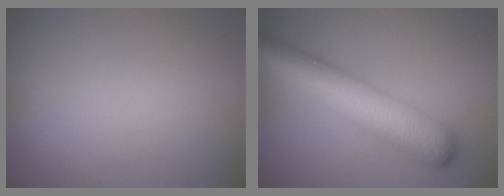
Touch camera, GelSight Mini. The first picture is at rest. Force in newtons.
{"total": 9.1, "press": 9.1, "slide": 0.4}